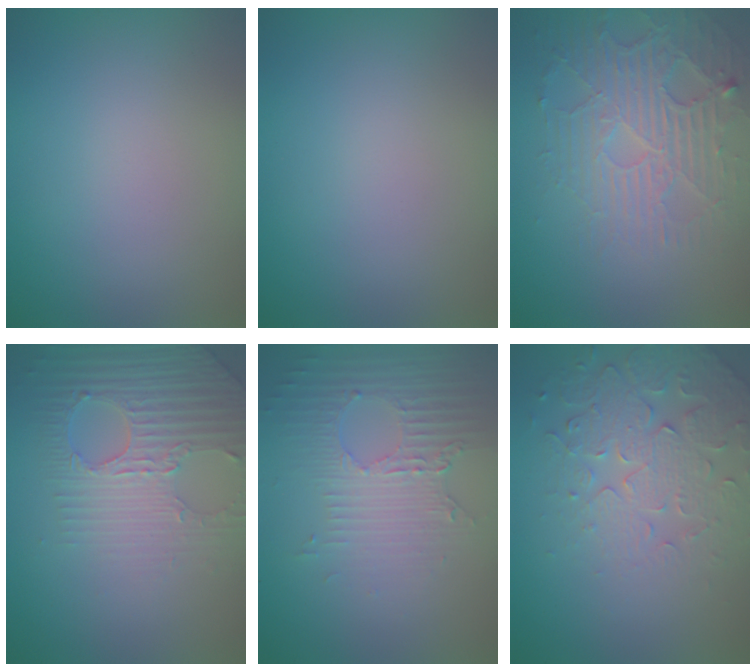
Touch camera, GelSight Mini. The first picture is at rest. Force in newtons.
{"total": 0.0}
{"total": 4.6, "press": 4.0, "slide": 2.4}
{"total": 3.8, "press": 3.7, "slide": 1.0}
{"total": 3.9, "press": 2.9, "slide": 2.6}
{"total": 4.1, "press": 3.9, "slide": 1.3}